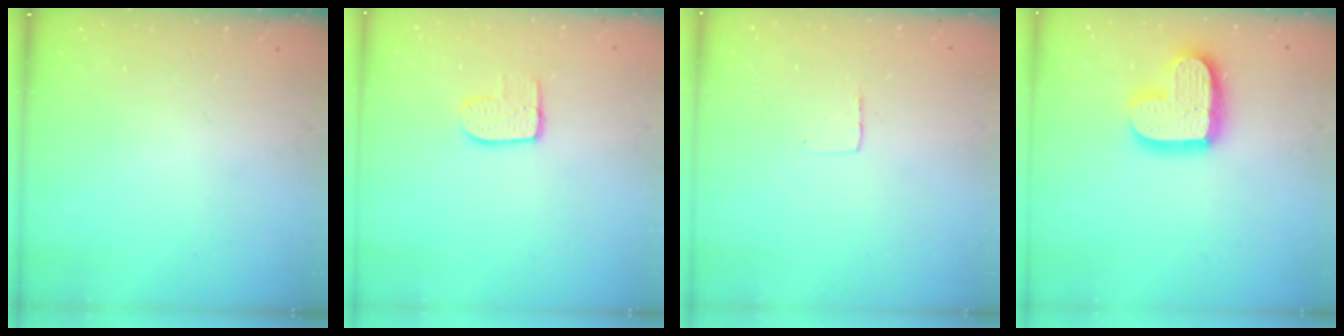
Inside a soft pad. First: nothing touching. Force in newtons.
{"total": 7.9, "press": 7.9, "slide": 0.5}
{"total": 3.0, "press": 3.0, "slide": 0.2}
{"total": 16.4, "press": 16.4, "slide": 1.1}